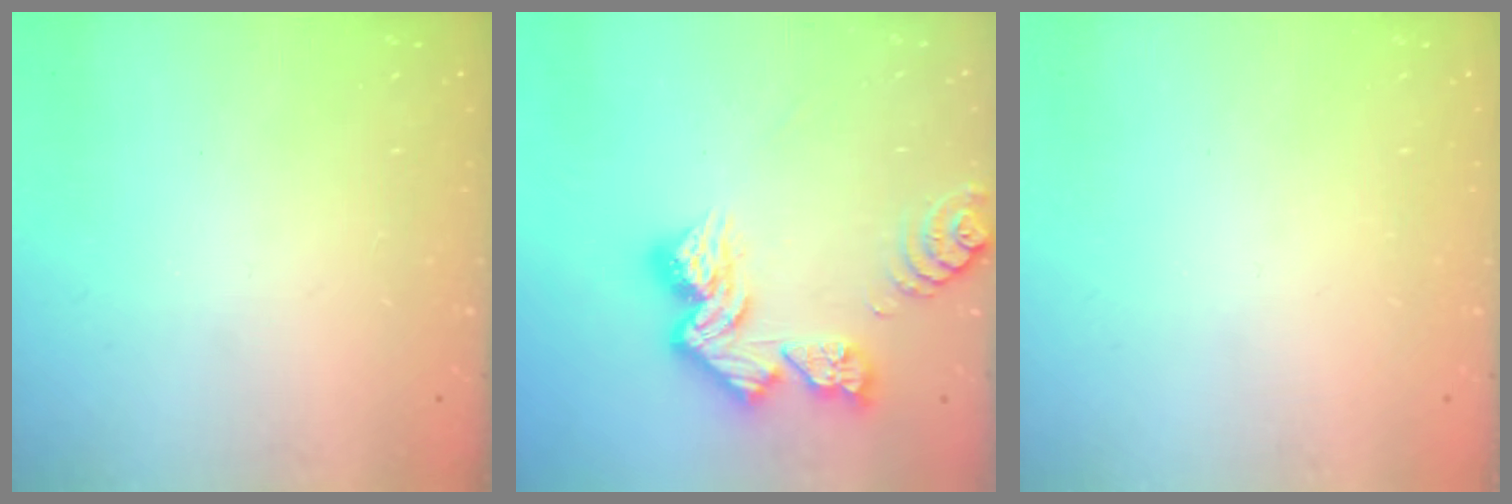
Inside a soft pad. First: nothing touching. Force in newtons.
{"total": 13.6, "press": 13.5, "slide": 1.6}
{"total": 0.0}